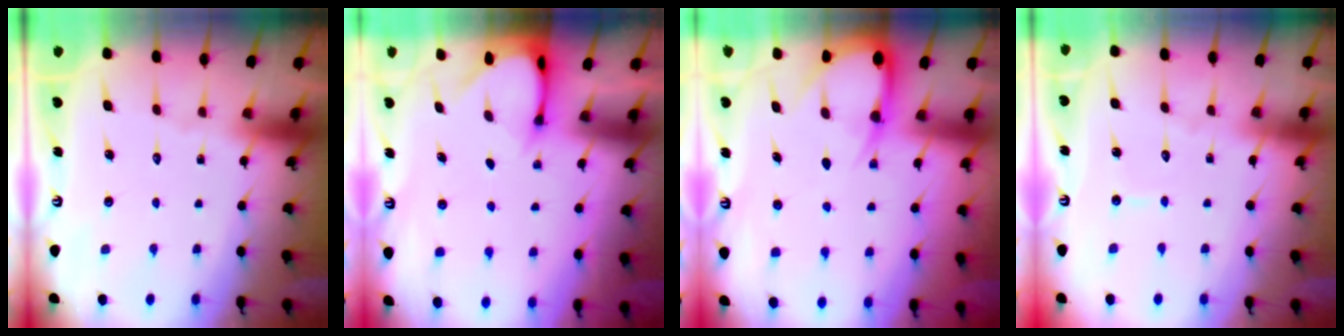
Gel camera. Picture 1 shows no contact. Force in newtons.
{"total": 3.0, "press": 3.0, "slide": 0.2}
{"total": 6.5, "press": 6.5, "slide": 0.7}
{"total": 2.8, "press": 2.8, "slide": 0.3}